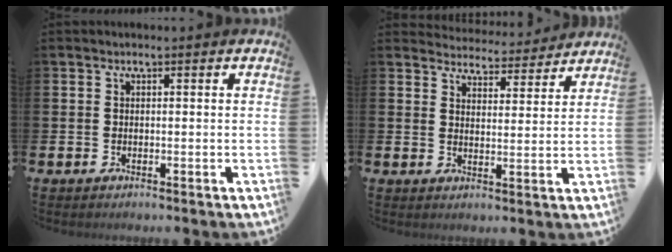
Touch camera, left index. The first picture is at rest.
{"total": 4.3, "force": [4.3, 0.7, 0.0], "torque": [-0.007, -0.037, 0.072]}